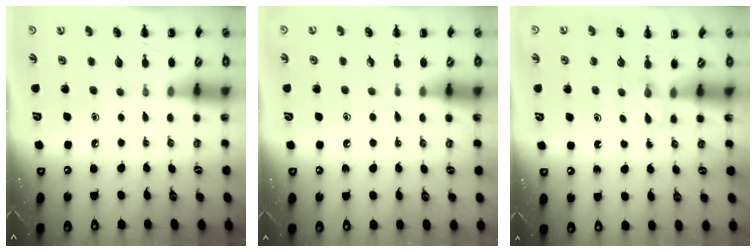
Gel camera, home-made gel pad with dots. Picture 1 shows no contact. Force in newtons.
{"total": 2.9, "press": 2.6, "slide": 1.4}
{"total": 2.8, "press": 2.6, "slide": 1.1}